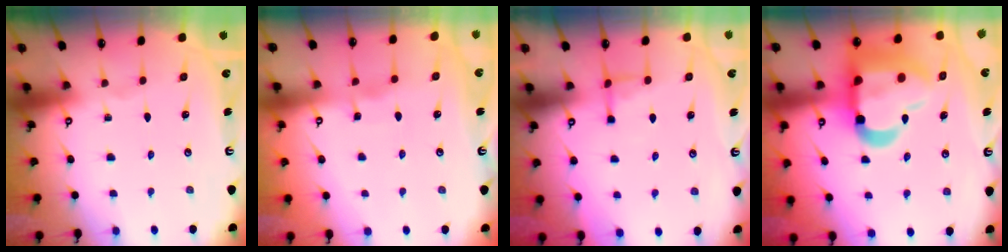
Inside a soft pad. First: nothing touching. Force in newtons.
{"total": 3.9, "press": 3.9, "slide": 0.5}
{"total": 4.3, "press": 4.2, "slide": 0.7}
{"total": 23.8, "press": 23.7, "slide": 2.6}